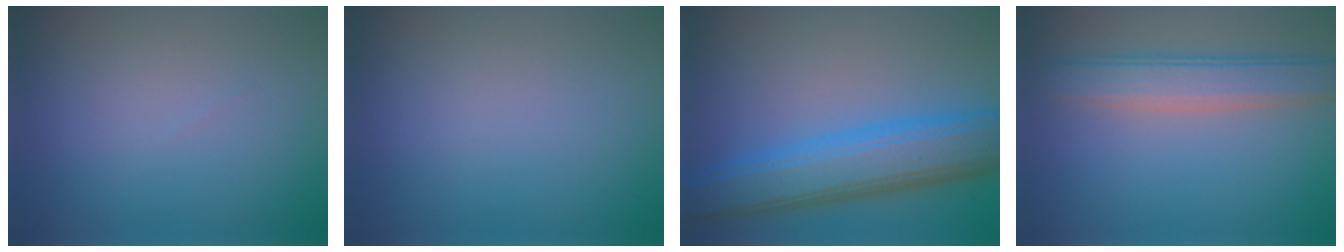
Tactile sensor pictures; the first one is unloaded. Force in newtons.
{"total": 0.0}
{"total": 7.8, "press": 7.8, "slide": 0.1}
{"total": 4.2, "press": 4.2, "slide": 0.3}